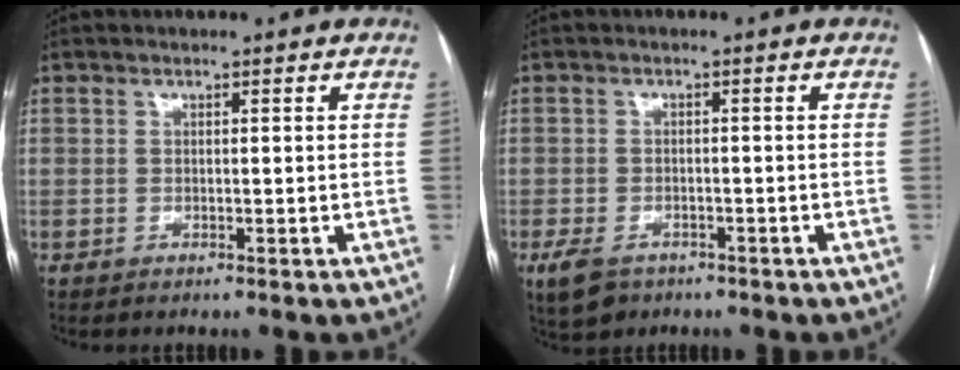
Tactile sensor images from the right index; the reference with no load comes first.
{"total": 4.8, "force": [-3.0, 3.0, 2.3], "torque": [-0.050, -0.006, -0.044]}